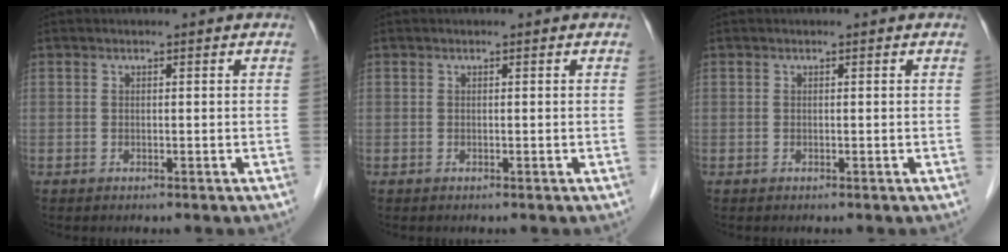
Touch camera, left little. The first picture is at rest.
{"total": 0.0}
{"total": 0.0}